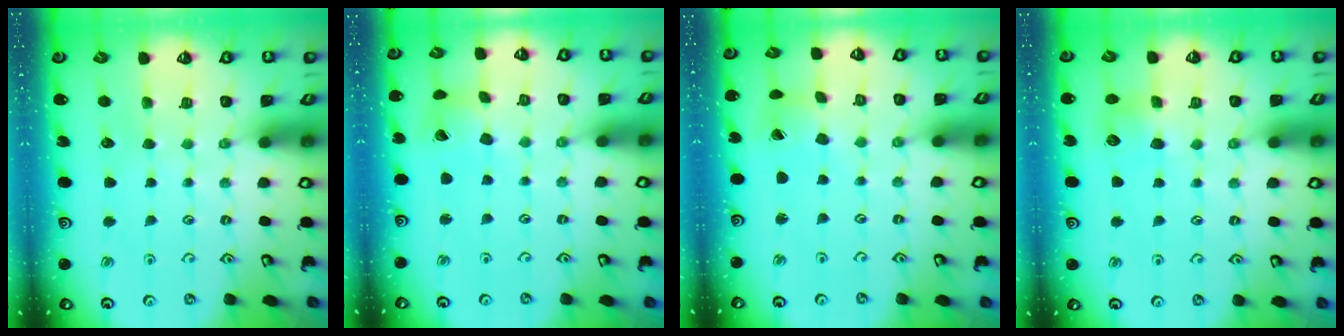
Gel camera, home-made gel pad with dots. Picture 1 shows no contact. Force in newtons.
{"total": 5.8, "press": 5.7, "slide": 0.7}
{"total": 3.0, "press": 3.0, "slide": 0.3}
{"total": 5.8, "press": 5.7, "slide": 0.6}